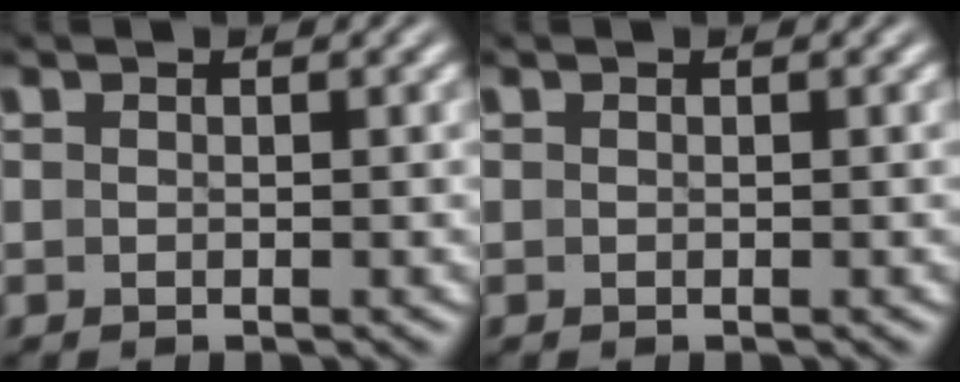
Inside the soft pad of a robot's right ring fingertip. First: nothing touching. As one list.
[{"total": 0.0}]